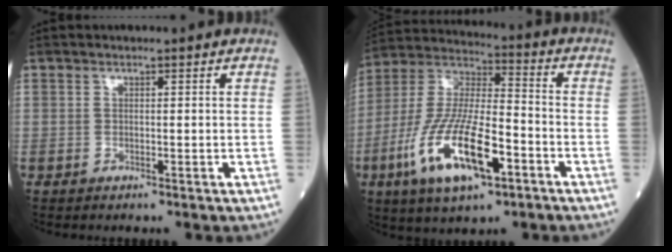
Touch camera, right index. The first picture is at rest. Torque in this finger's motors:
{"motor_torque": [1.30, -0.84, 1.06, 0.21]}